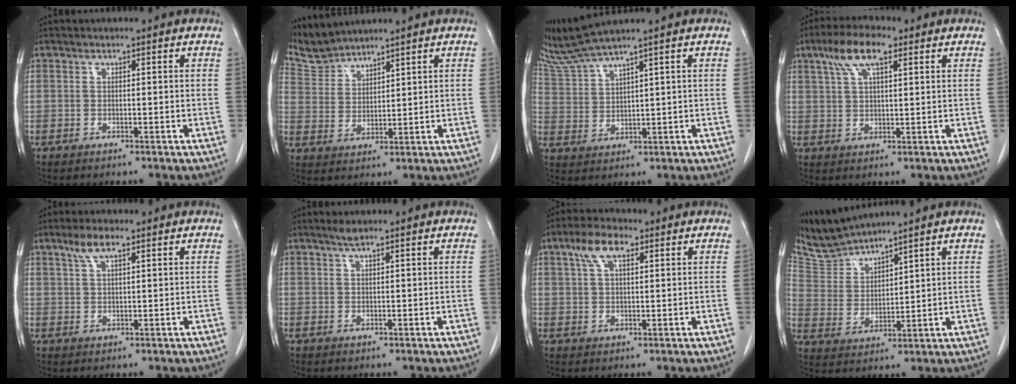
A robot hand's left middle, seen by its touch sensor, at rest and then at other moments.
{"total": 5.2, "force": [5.2, -0.2, -0.7], "torque": [0.001, 0.006, 0.119]}
{"total": 5.2, "force": [4.8, -1.4, 1.5], "torque": [-0.048, -0.004, 0.109]}
{"total": 7.3, "force": [4.1, 2.1, 5.7], "torque": [-0.117, 0.021, 0.075]}
{"total": 3.8, "force": [2.4, 0.9, 2.8], "torque": [-0.061, 0.009, 0.050]}
{"total": 1.4, "force": [1.1, 0.0, 0.8], "torque": [-0.017, 0.003, 0.023]}
{"total": 5.6, "force": [2.9, 2.3, 4.2], "torque": [-0.087, 0.016, 0.055]}
{"total": 7.1, "force": [7.1, -0.2, 0.7], "torque": [-0.034, 0.005, 0.156]}